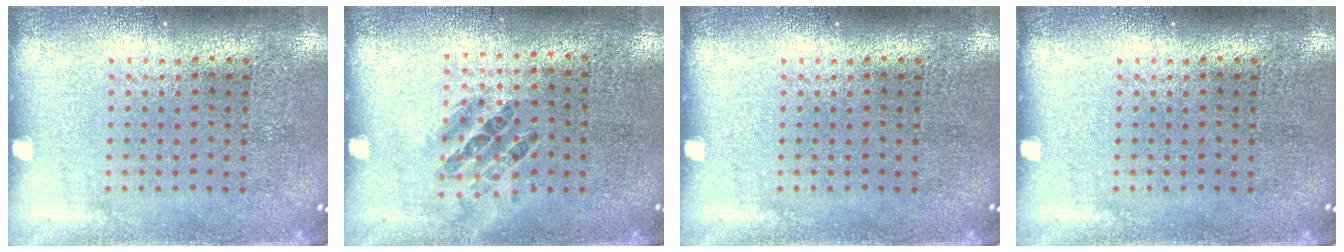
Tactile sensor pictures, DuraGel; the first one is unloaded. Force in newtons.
{"total": 0.9, "press": 0.8, "slide": 0.5}
{"total": 0.0}
{"total": 0.0}